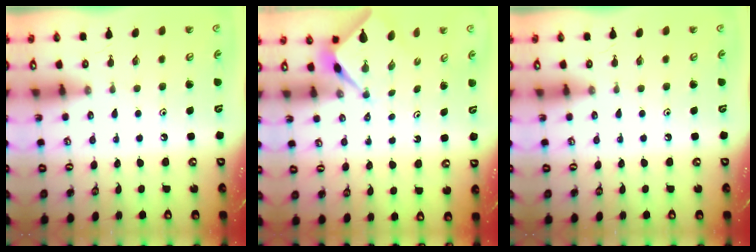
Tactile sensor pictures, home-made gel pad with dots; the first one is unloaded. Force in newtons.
{"total": 2.5, "press": 2.4, "slide": 0.3}
{"total": 0.0}